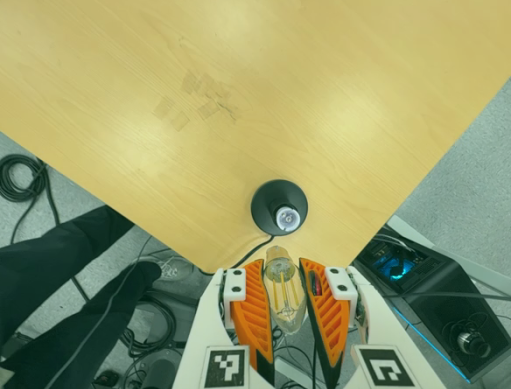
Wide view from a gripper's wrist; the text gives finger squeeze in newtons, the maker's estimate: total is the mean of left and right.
{"total": 22.8, "left": 24.8, "right": 20.9}